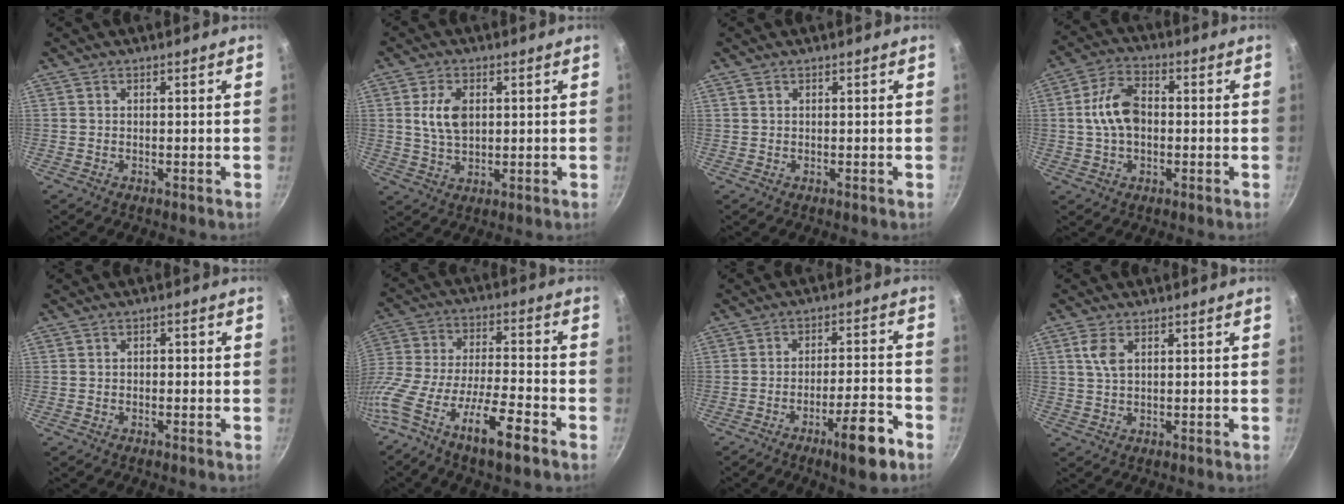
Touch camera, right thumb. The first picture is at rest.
{"total": 6.9, "force": [1.5, 4.3, 5.2], "torque": [-0.088, -0.006, 0.029]}
{"total": 0.6, "force": [0.4, 0.2, 0.4], "torque": [-0.008, 0.002, 0.009]}
{"total": 9.3, "force": [0.0, 6.1, 7.1], "torque": [-0.120, 0.025, -0.008]}
{"total": 1.3, "force": [-0.3, 0.9, 0.8], "torque": [-0.014, 0.007, -0.006]}
{"total": 15.4, "force": [-9.0, 4.0, 11.9], "torque": [-0.233, 0.035, -0.175]}
{"total": 10.4, "force": [-5.8, 2.2, 8.3], "torque": [-0.120, 0.040, -0.080]}
{"total": 3.9, "force": [1.5, 2.0, 3.0], "torque": [-0.059, -0.005, 0.031]}